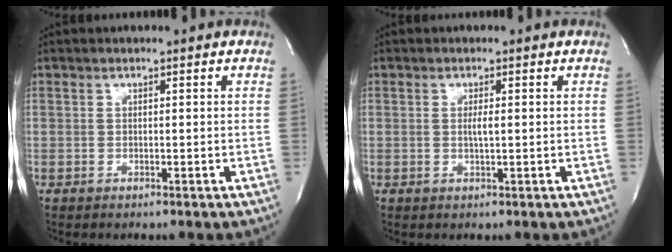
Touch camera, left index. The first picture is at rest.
{"total": 1.5, "force": [0.0, 0.1, 1.5], "torque": [-0.030, 0.000, 0.002]}